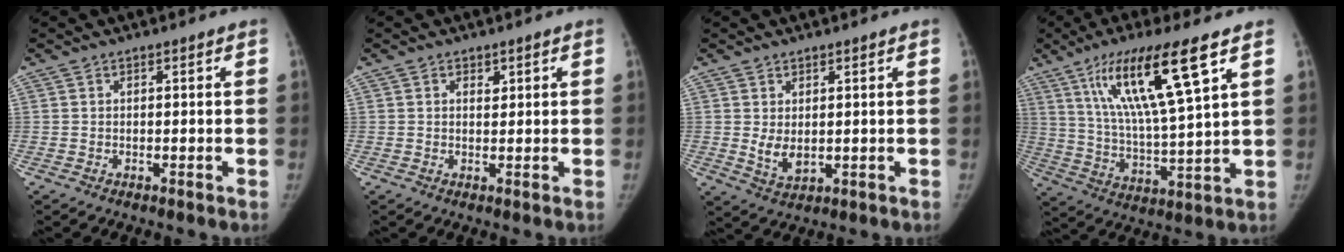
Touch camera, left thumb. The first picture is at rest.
{"total": 1.5, "force": [0.8, 0.9, 0.8], "torque": [-0.004, -0.004, 0.013]}
{"total": 4.0, "force": [0.8, 2.3, 3.2], "torque": [-0.051, -0.016, 0.025]}
{"total": 18.0, "force": [8.9, 2.4, 15.4], "torque": [-0.281, -0.036, 0.163]}